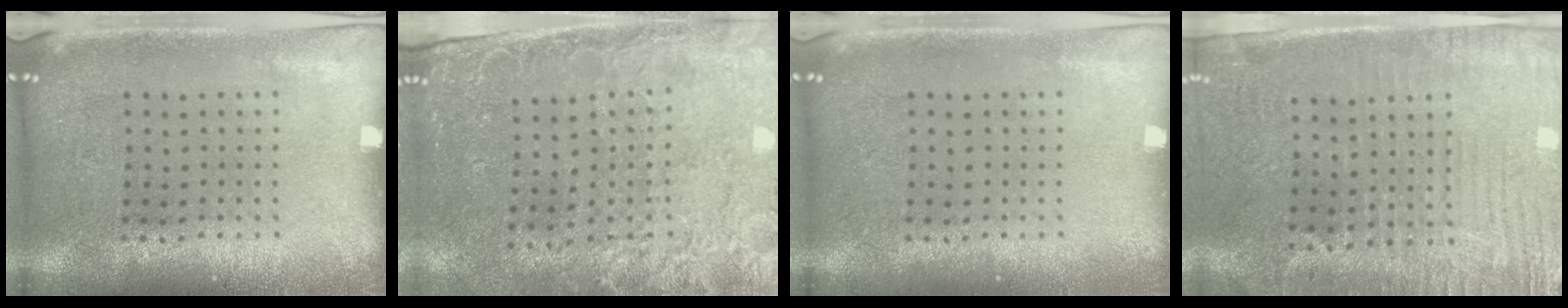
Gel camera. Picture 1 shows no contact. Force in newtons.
{"total": 2.7, "press": 2.4, "slide": 1.2}
{"total": 0.0}
{"total": 3.1, "press": 2.6, "slide": 1.6}